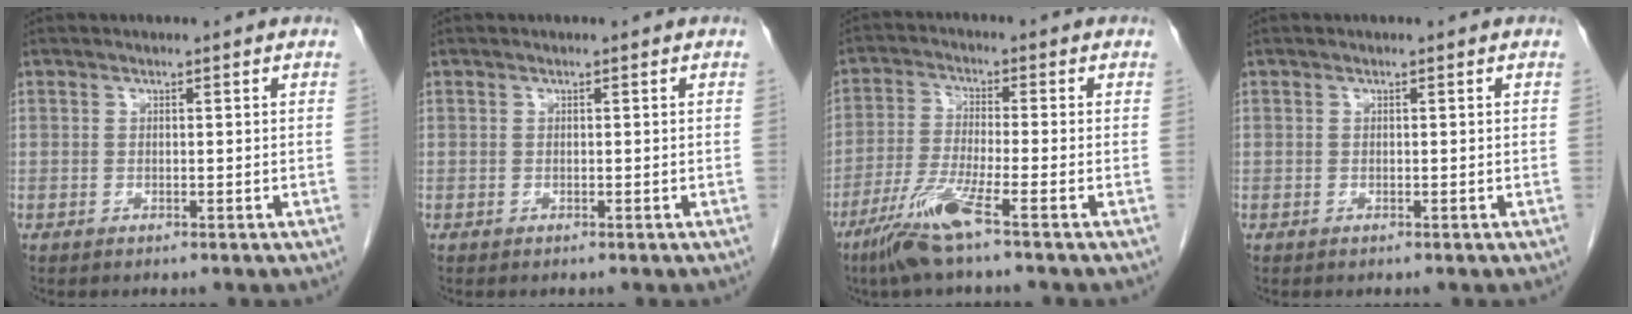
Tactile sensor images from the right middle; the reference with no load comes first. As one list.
[{"total": 0.0}, {"total": 7.6, "force": [-4.7, -0.5, 6.0], "torque": [-0.124, -0.022, -0.098]}, {"total": 0.0}]